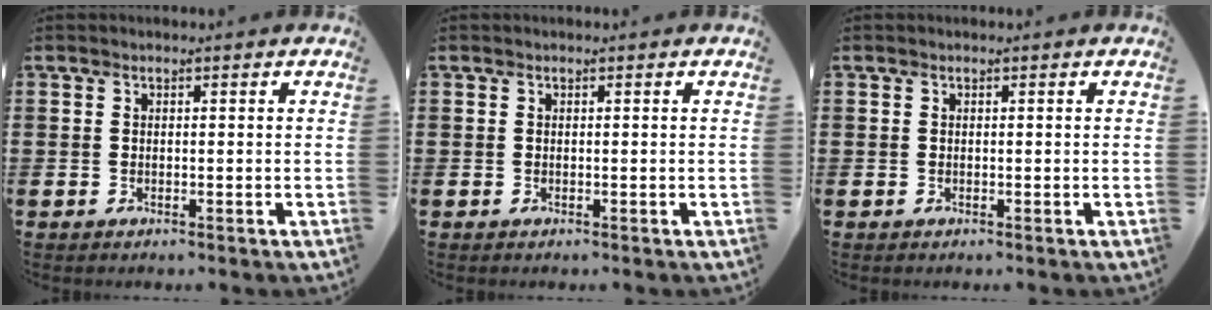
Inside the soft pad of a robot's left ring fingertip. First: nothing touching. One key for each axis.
{"total": 0.0}
{"total": 0.0}